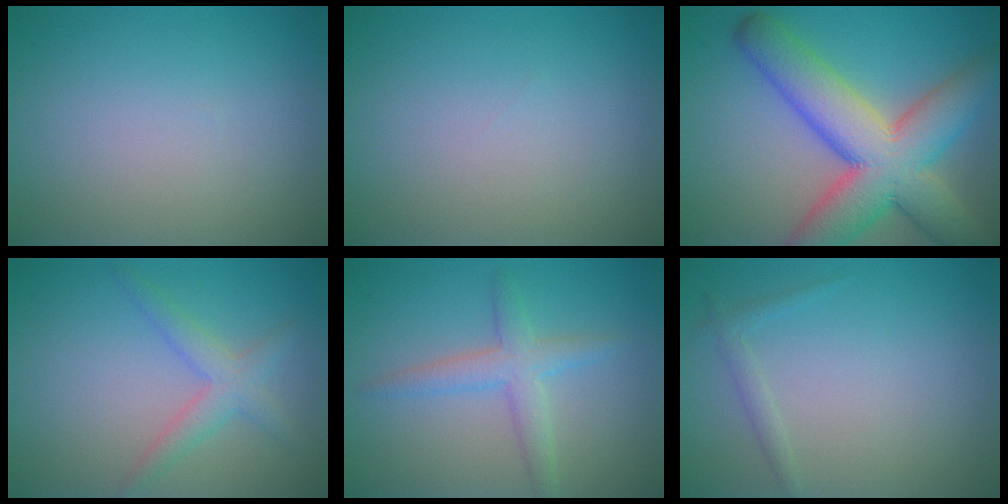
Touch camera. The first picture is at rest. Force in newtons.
{"total": 0.0}
{"total": 11.2, "press": 11.1, "slide": 0.4}
{"total": 2.6, "press": 2.6, "slide": 0.1}
{"total": 2.9, "press": 2.9, "slide": 0.1}
{"total": 1.0, "press": 1.0, "slide": 0.0}